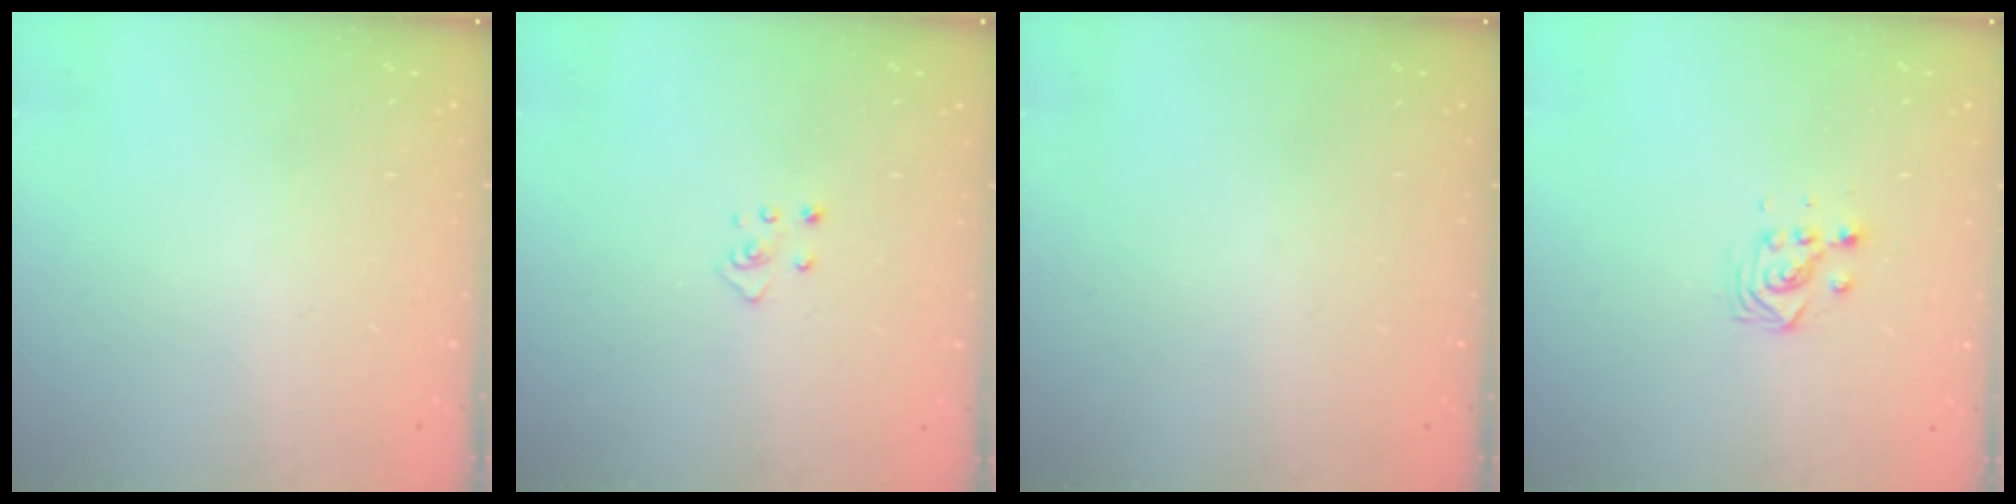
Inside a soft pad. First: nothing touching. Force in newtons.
{"total": 2.8, "press": 2.8, "slide": 0.3}
{"total": 0.0}
{"total": 3.2, "press": 3.2, "slide": 0.5}